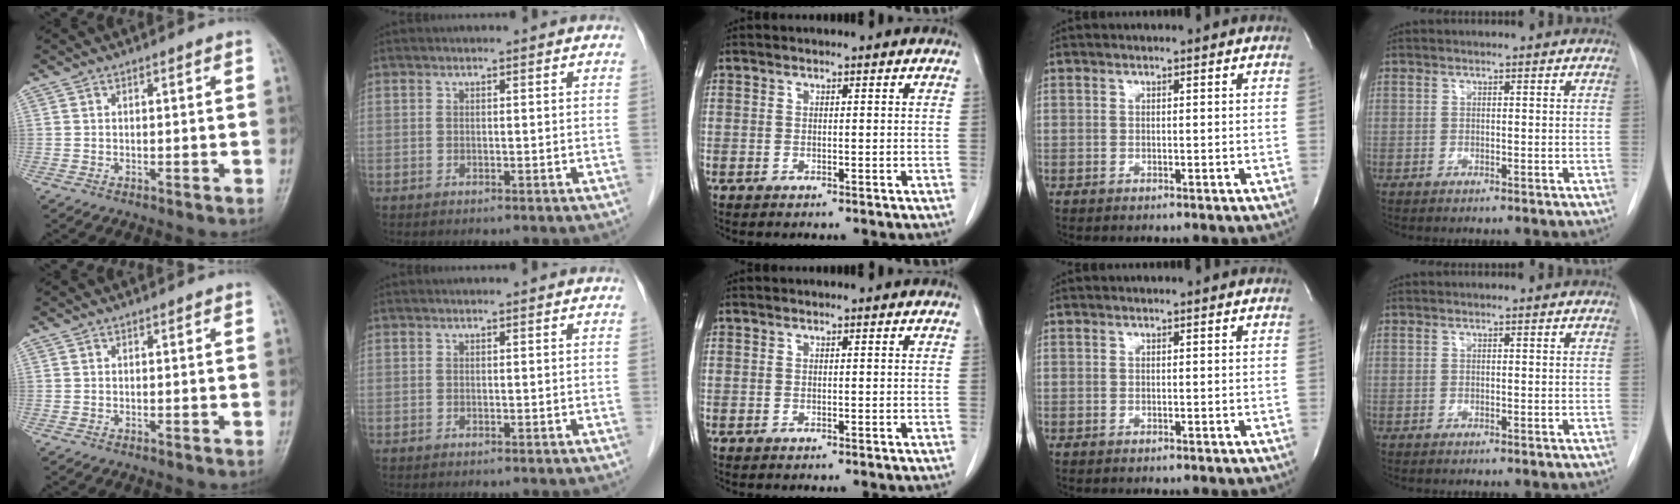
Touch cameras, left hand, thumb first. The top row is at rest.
{}